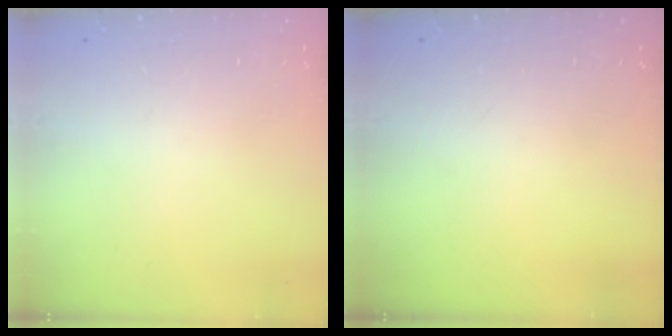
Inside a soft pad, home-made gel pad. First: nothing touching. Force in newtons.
{"total": 0.0}